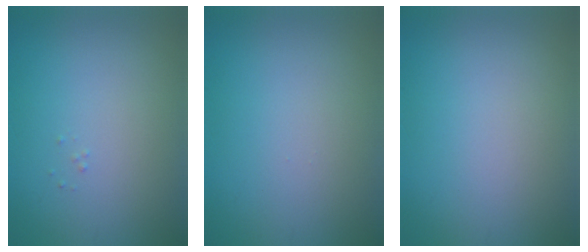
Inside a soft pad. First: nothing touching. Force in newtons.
{"total": 0.0}
{"total": 0.0}